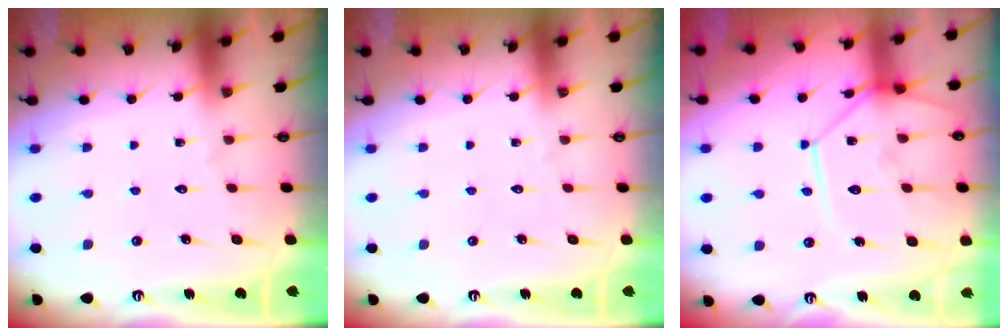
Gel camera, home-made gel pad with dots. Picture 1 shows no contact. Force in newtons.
{"total": 0.0}
{"total": 13.5, "press": 13.4, "slide": 1.5}